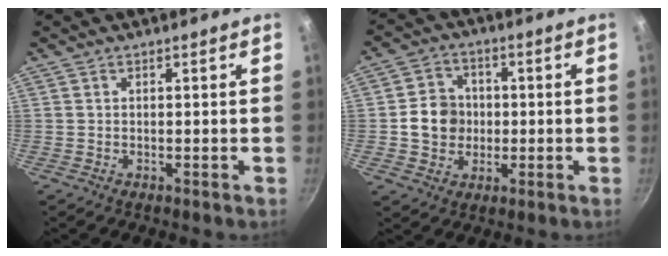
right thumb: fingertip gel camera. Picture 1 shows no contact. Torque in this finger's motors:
{"motor_torque": [0.35, 1.63, 0.51, -0.39, 0.06]}